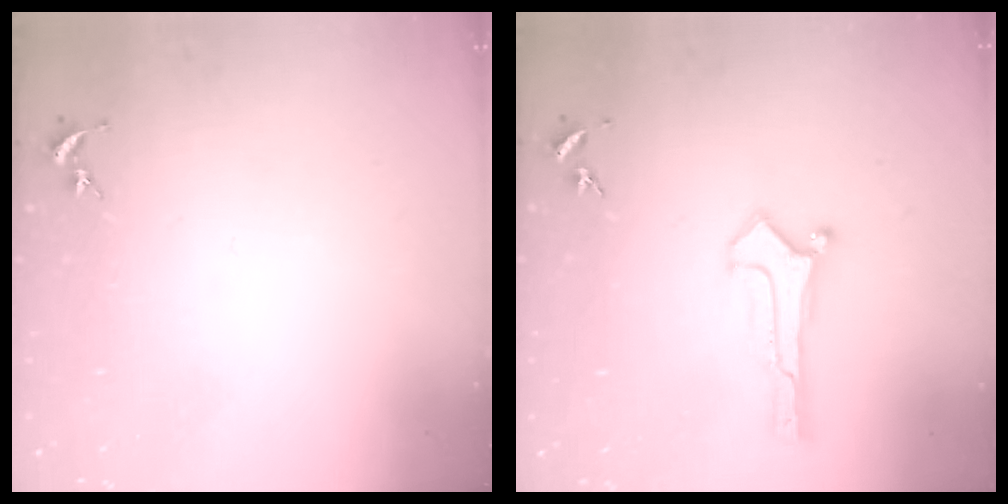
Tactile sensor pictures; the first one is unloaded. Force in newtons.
{"total": 0.6, "press": 0.6, "slide": 0.0}